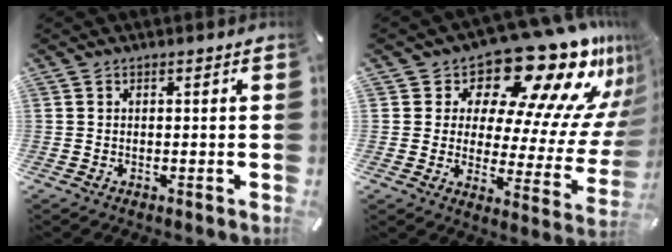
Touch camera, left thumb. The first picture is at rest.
{"total": 23.3, "force": [16.4, 9.8, 13.2], "torque": [-0.163, -0.148, 0.268]}